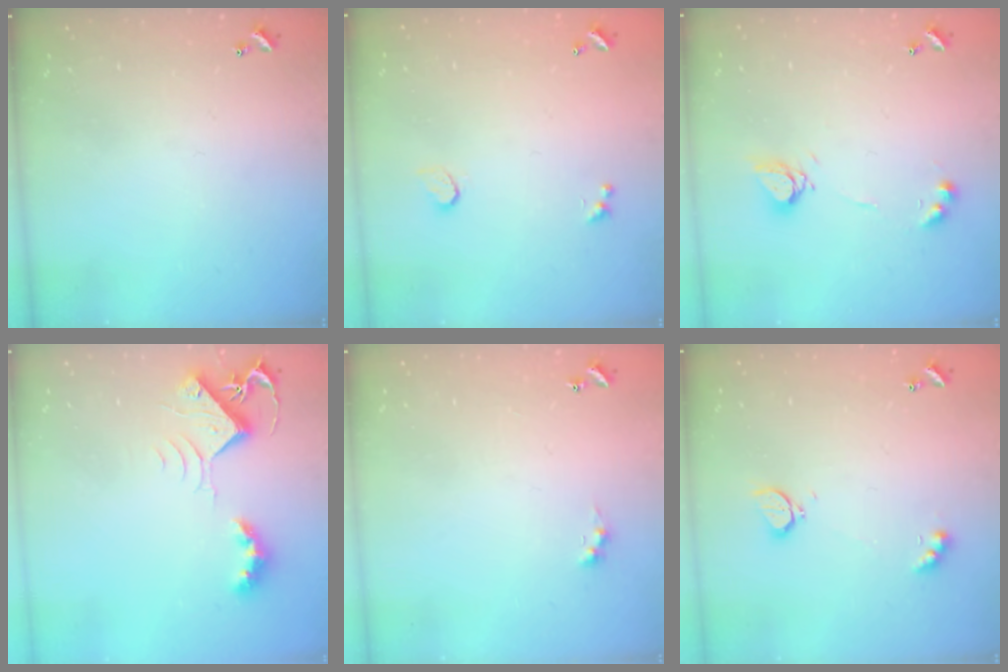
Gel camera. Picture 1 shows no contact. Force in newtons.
{"total": 1.0, "press": 0.7, "slide": 0.7}
{"total": 6.7, "press": 6.7, "slide": 0.5}
{"total": 7.1, "press": 7.1, "slide": 1.0}
{"total": 0.8, "press": 0.7, "slide": 0.4}
{"total": 2.8, "press": 2.7, "slide": 0.6}